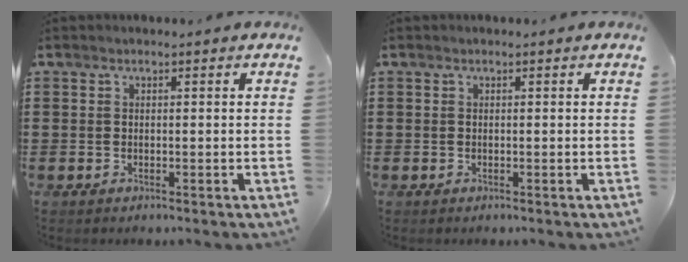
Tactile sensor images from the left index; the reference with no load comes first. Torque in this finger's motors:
{"motor_torque": [0.00, 0.00, 0.00, 0.00]}